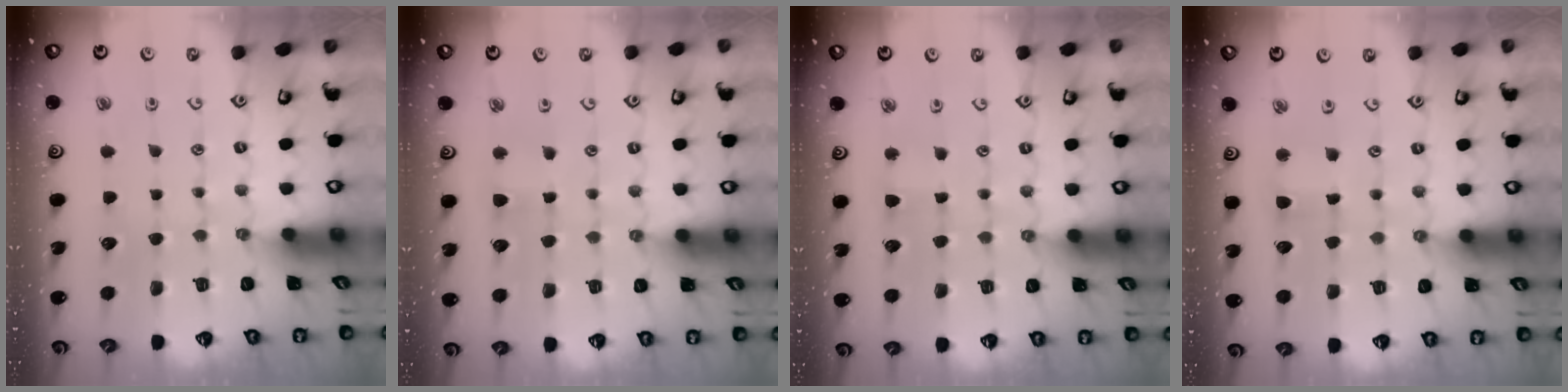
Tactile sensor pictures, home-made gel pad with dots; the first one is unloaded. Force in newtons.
{"total": 2.7, "press": 2.6, "slide": 0.8}
{"total": 2.1, "press": 2.0, "slide": 0.4}
{"total": 3.9, "press": 3.9, "slide": 0.2}